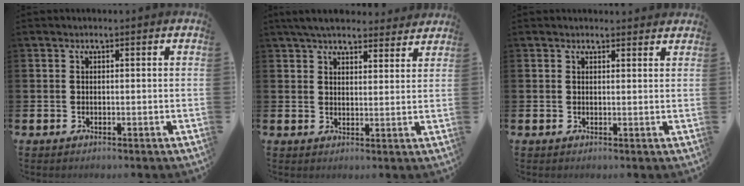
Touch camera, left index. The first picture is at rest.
{"total": 5.5, "force": [5.1, 1.3, 1.5], "torque": [-0.040, -0.020, 0.094]}
{"total": 1.1, "force": [1.0, 0.3, 0.0], "torque": [0.008, -0.002, 0.017]}